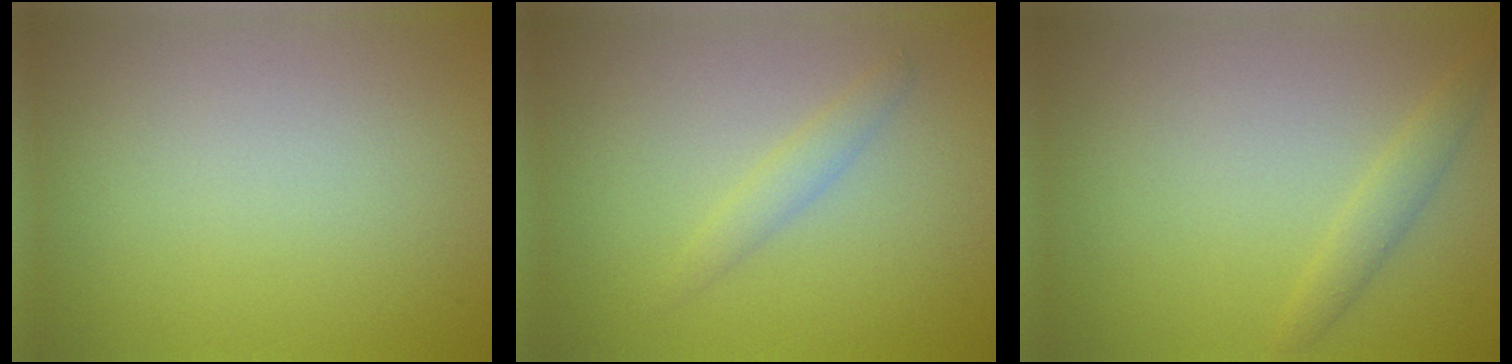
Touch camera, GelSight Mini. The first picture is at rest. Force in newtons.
{"total": 1.5, "press": 1.5, "slide": 0.1}
{"total": 1.5, "press": 1.5, "slide": 0.1}